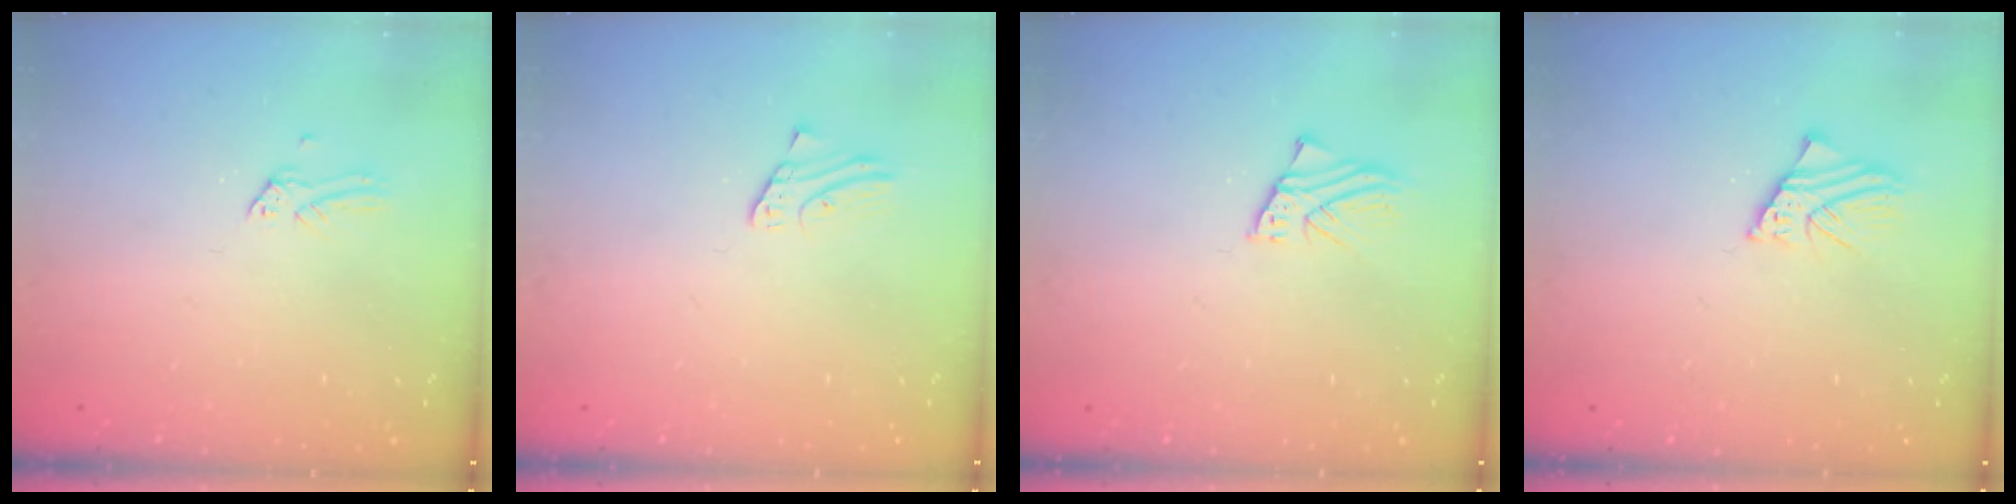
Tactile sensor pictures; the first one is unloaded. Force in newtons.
{"total": 1.4, "press": 1.4, "slide": 0.1}
{"total": 2.0, "press": 2.0, "slide": 0.2}
{"total": 3.8, "press": 3.7, "slide": 0.5}